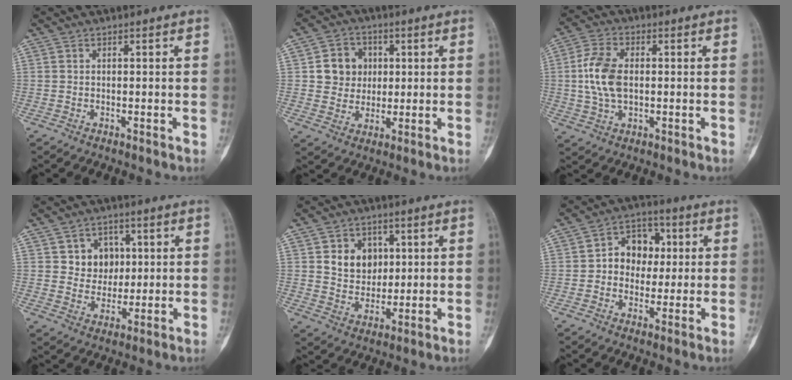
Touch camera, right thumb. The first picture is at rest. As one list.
[{"total": 8.1, "force": [1.5, 7.4, 3.1], "torque": [-0.009, 0.001, 0.025]}, {"total": 9.4, "force": [0.5, 5.7, 7.4], "torque": [-0.151, 0.010, 0.011]}, {"total": 7.4, "force": [2.0, 6.5, 2.8], "torque": [-0.001, -0.004, 0.034]}, {"total": 8.4, "force": [2.4, 6.8, 4.3], "torque": [-0.029, -0.010, 0.046]}, {"total": 9.2, "force": [0.9, 7.4, 5.5], "torque": [-0.035, 0.017, 0.006]}]